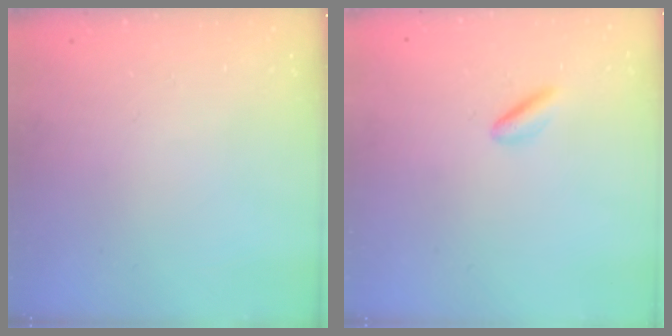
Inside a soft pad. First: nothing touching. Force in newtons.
{"total": 2.8, "press": 2.7, "slide": 0.8}